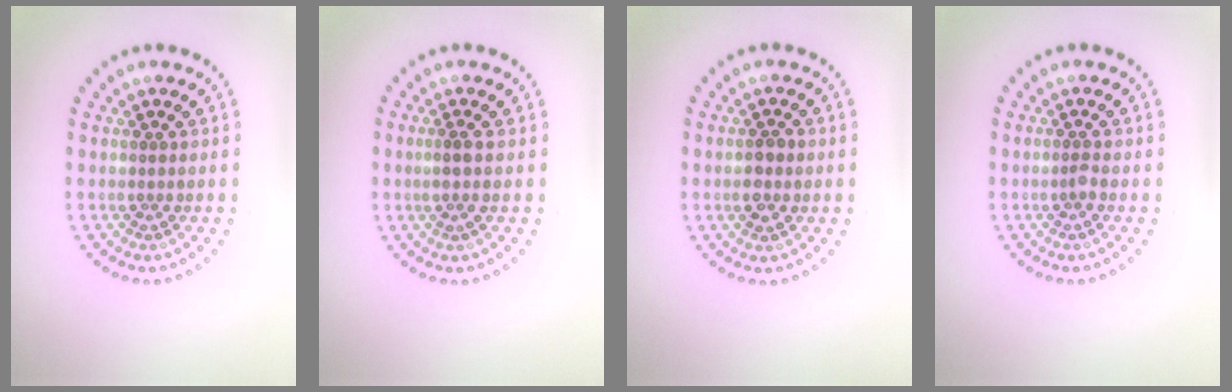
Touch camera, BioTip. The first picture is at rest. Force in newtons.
{"total": 1.1, "press": 0.8, "slide": 0.8}
{"total": 1.9, "press": 1.9, "slide": 0.2}
{"total": 0.8, "press": 0.5, "slide": 0.6}